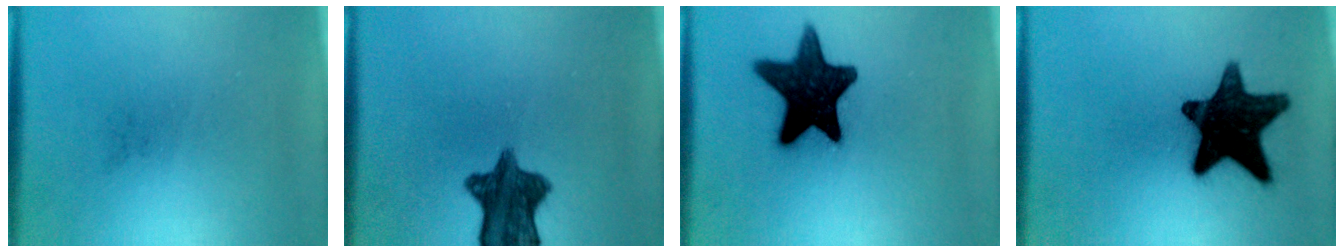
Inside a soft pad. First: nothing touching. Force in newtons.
{"total": 10.1}
{"total": 15.3}
{"total": 15.9}